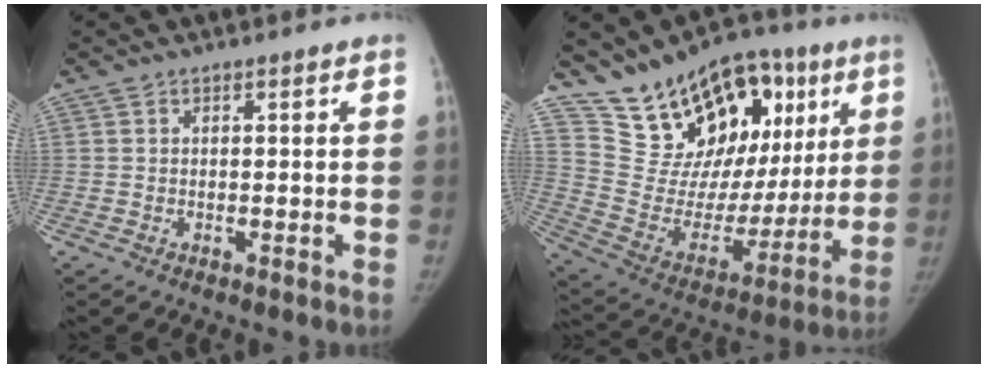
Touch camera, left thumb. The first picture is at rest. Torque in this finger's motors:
{"motor_torque": [0.62, 0.69, 1.45, -1.32, 0.05]}